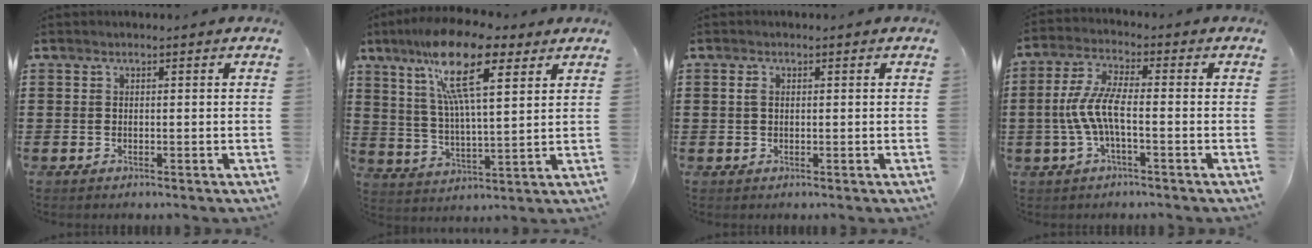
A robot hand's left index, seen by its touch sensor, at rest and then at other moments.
{"total": 15.0, "force": [9.4, 3.7, 11.1], "torque": [-0.235, -0.019, 0.158]}
{"total": 1.3, "force": [0.2, 0.8, 1.0], "torque": [-0.023, 0.005, 0.003]}
{"total": 7.2, "force": [-1.5, 2.0, 6.8], "torque": [-0.160, -0.010, -0.038]}